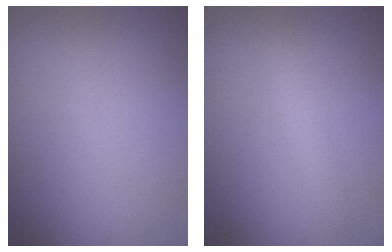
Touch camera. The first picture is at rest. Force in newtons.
{"total": 1.8, "press": 1.8, "slide": 0.0}